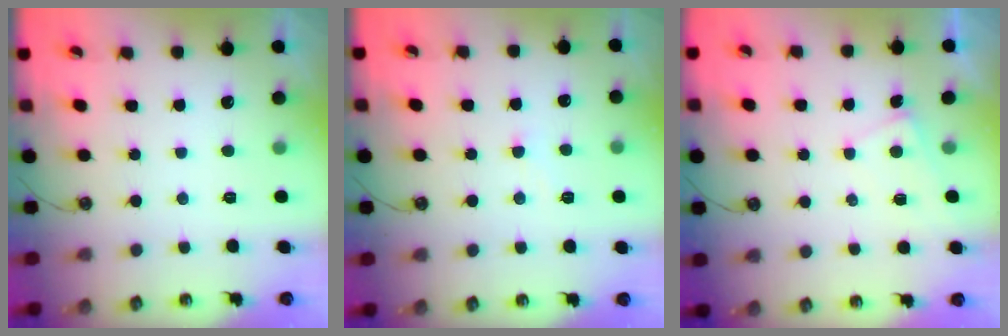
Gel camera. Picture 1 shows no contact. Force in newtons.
{"total": 2.4, "press": 2.4, "slide": 0.5}
{"total": 1.8, "press": 1.8, "slide": 0.3}